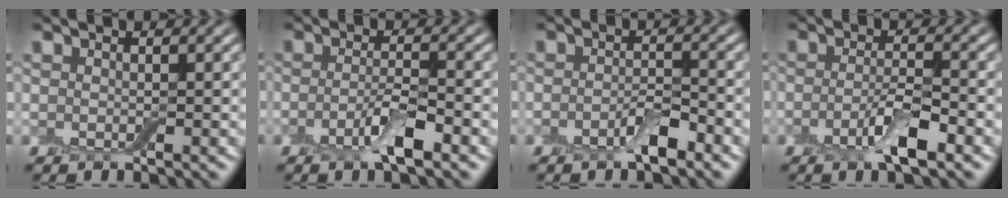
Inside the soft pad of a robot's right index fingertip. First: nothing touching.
{"total": 3.4, "force": [-1.7, 0.8, 2.8], "torque": [-0.054, 0.004, -0.039]}
{"total": 2.6, "force": [-1.5, 0.8, 2.0], "torque": [-0.036, 0.003, -0.030]}
{"total": 3.7, "force": [-1.8, 1.0, 3.1], "torque": [-0.060, 0.003, -0.039]}